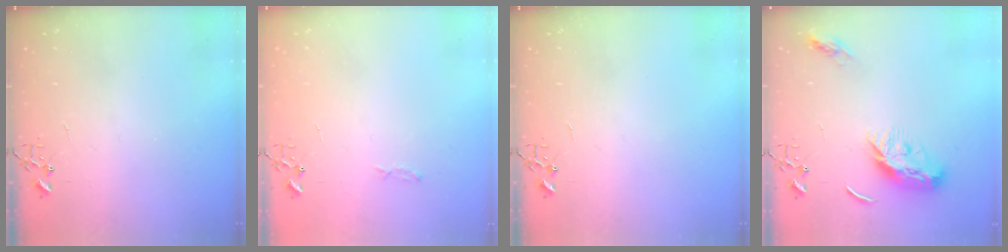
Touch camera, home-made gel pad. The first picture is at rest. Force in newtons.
{"total": 3.3, "press": 3.3, "slide": 0.5}
{"total": 0.0}
{"total": 11.0, "press": 11.0, "slide": 0.1}